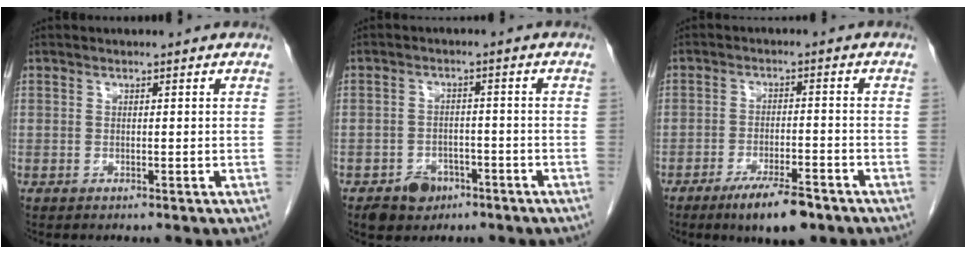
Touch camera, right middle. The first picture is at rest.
{"total": 4.9, "force": [-2.9, 3.5, 1.7], "torque": [-0.025, 0.006, -0.036]}
{"total": 7.7, "force": [-5.3, 1.6, 5.3], "torque": [-0.094, -0.011, -0.084]}